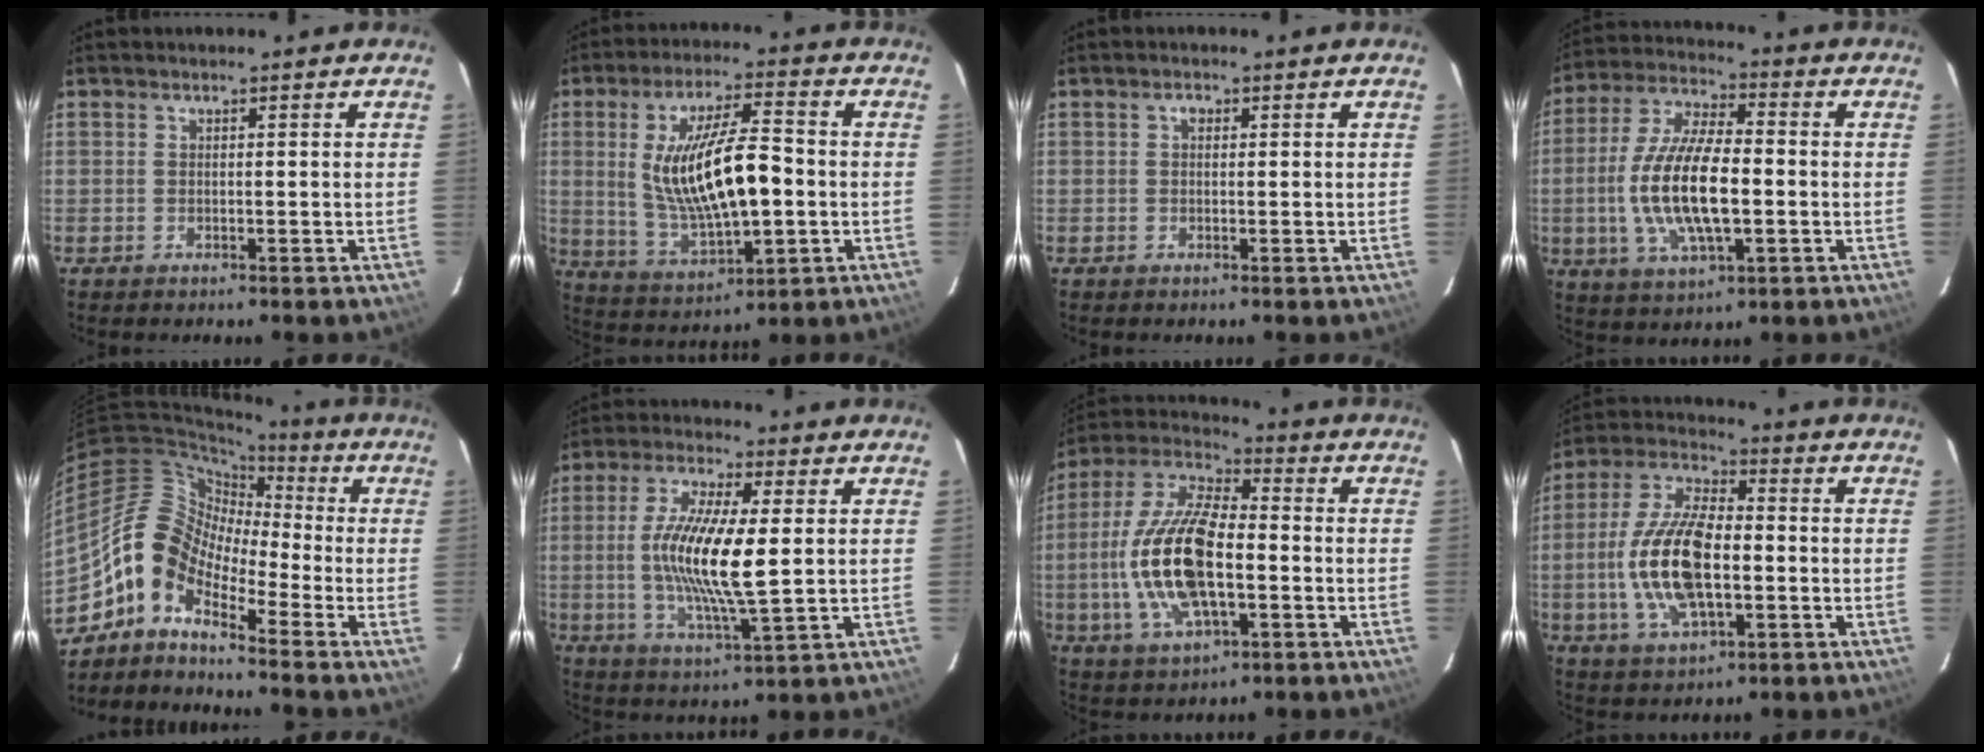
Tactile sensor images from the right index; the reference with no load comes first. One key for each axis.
{"total": 16.4, "fx": -0.3, "fy": 5.4, "fz": 15.5, "tx": -0.291, "ty": -0.007, "tz": 0.015}
{"total": 1.1, "fx": 0.3, "fy": 0.9, "fz": 0.6, "tx": -0.008, "ty": 0.005, "tz": 0.003}
{"total": 15.9, "fx": -2.3, "fy": 5.9, "fz": 14.6, "tx": -0.299, "ty": -0.003, "tz": -0.042}
{"total": 9.3, "fx": -5.5, "fy": 4.9, "fz": 5.7, "tx": -0.093, "ty": 0.027, "tz": -0.131}
{"total": 14.2, "fx": 0.6, "fy": 3.0, "fz": 13.8, "tx": -0.269, "ty": -0.008, "tz": 0.011}
{"total": 18.5, "fx": -2.9, "fy": 7.9, "fz": 16.4, "tx": -0.343, "ty": 0.001, "tz": -0.056}
{"total": 16.3, "fx": -2.4, "fy": 7.3, "fz": 14.4, "tx": -0.301, "ty": 0.003, "tz": -0.043}